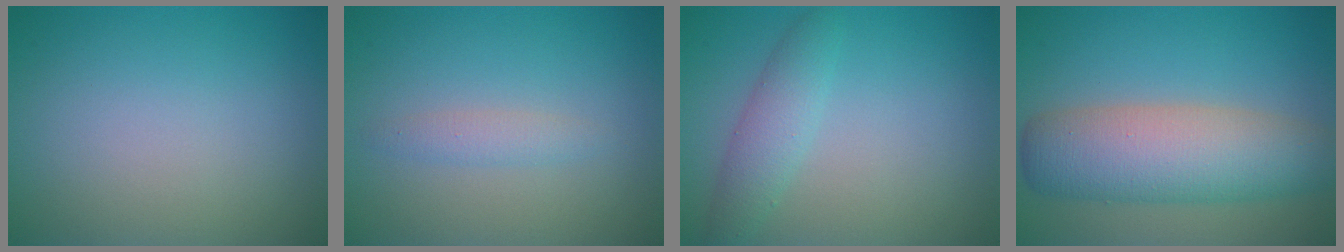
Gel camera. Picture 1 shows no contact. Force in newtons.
{"total": 1.4, "press": 1.4, "slide": 0.0}
{"total": 2.6, "press": 2.6, "slide": 0.1}
{"total": 7.8, "press": 7.8, "slide": 0.1}